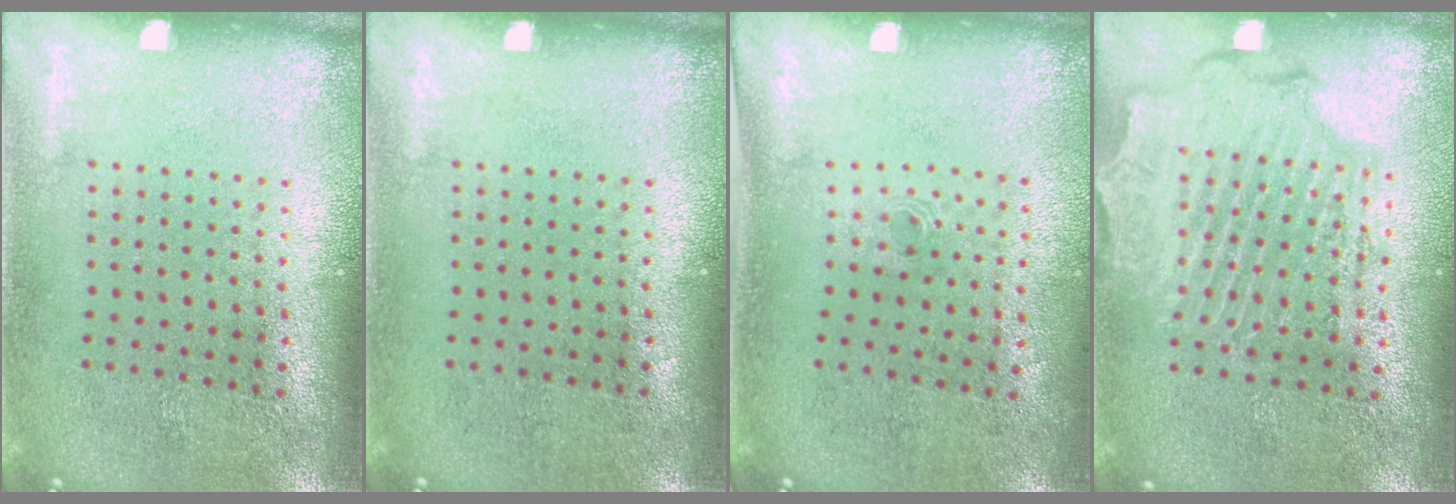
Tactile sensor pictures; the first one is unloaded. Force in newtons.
{"total": 0.0}
{"total": 0.5, "press": 0.3, "slide": 0.4}
{"total": 2.2, "press": 2.1, "slide": 0.5}